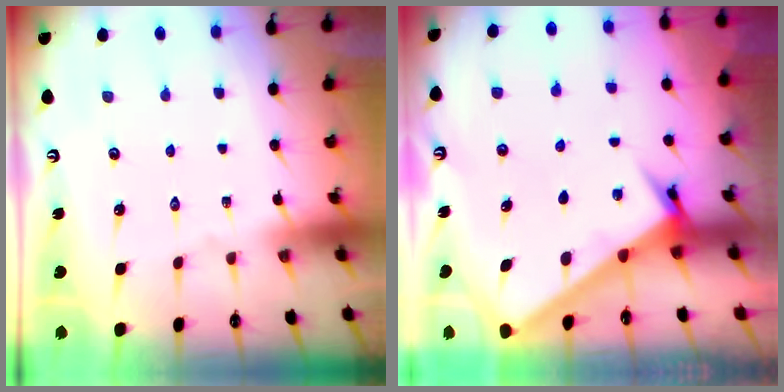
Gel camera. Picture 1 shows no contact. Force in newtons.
{"total": 3.4, "press": 3.4, "slide": 0.4}